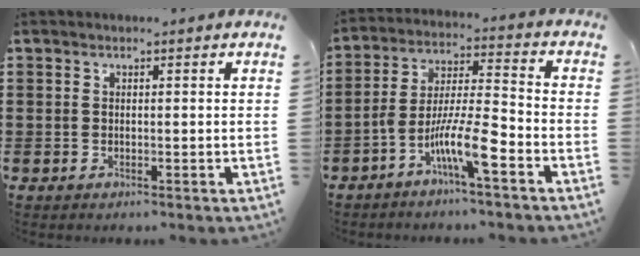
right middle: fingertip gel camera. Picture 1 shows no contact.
{"total": 9.6, "force": [-5.7, 1.5, 7.5], "torque": [-0.154, -0.001, -0.112]}